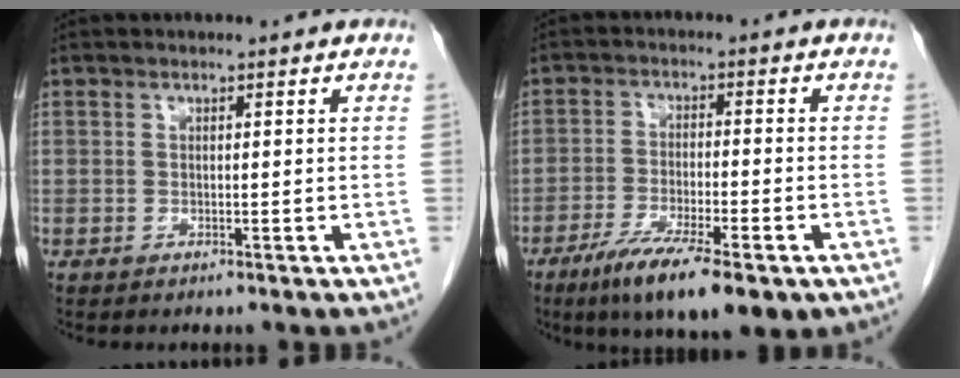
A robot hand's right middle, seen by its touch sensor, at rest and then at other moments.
{"total": 12.5, "force": [-7.8, 2.5, 9.4], "torque": [-0.150, -0.024, -0.121]}